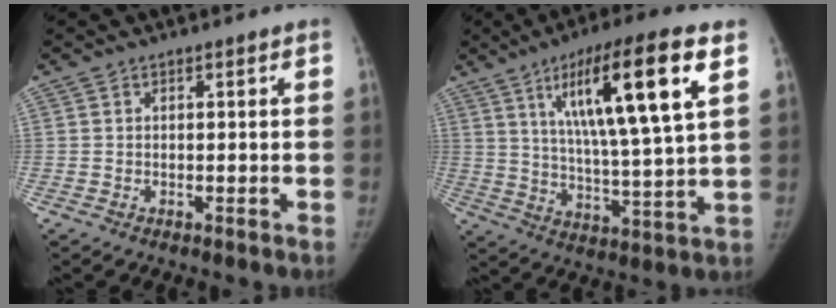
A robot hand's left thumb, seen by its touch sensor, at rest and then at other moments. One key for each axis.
{"total": 19.7, "fx": 7.9, "fy": 3.1, "fz": 17.7, "tx": -0.289, "ty": -0.025, "tz": 0.125}